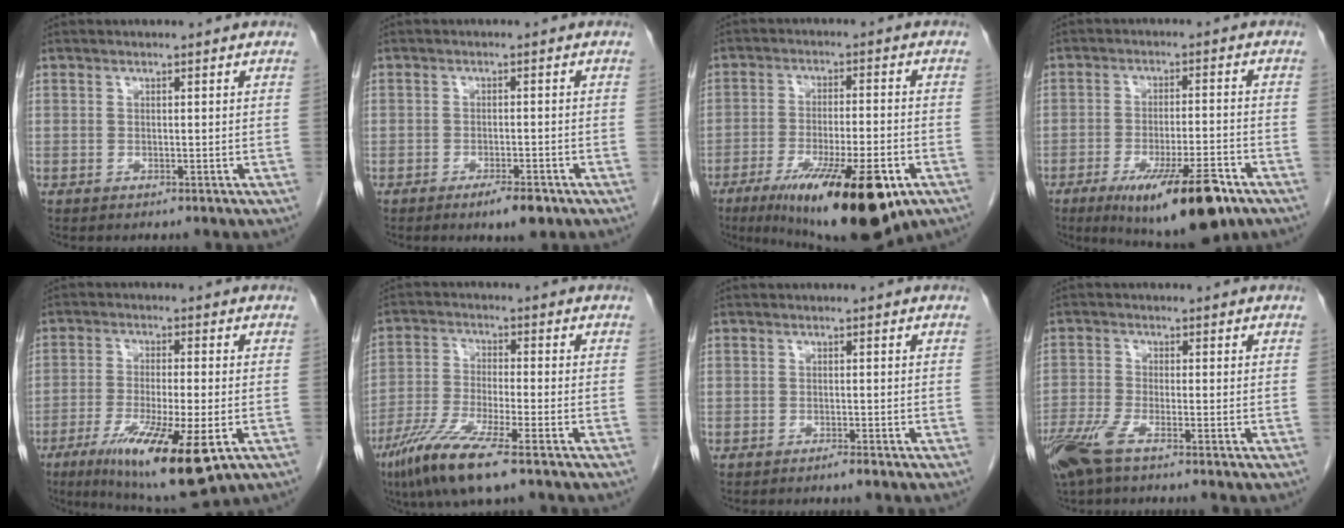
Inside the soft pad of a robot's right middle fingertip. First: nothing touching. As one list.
[{"total": 3.8, "force": [-2.4, 1.0, 2.8], "torque": [-0.043, -0.002, -0.032]}, {"total": 18.1, "force": [-9.6, 4.0, 14.9], "torque": [-0.198, -0.030, -0.143]}, {"total": 13.7, "force": [-8.2, 2.6, 10.7], "torque": [-0.147, -0.016, -0.120]}, {"total": 14.1, "force": [-6.4, 2.1, 12.4], "torque": [-0.207, -0.036, -0.097]}, {"total": 10.2, "force": [-6.5, 0.7, 7.9], "torque": [-0.166, -0.028, -0.122]}, {"total": 0.9, "force": [-0.7, 0.0, 0.5], "torque": [-0.009, -0.001, -0.011]}, {"total": 5.6, "force": [-3.8, 0.7, 4.1], "torque": [-0.091, -0.014, -0.078]}]